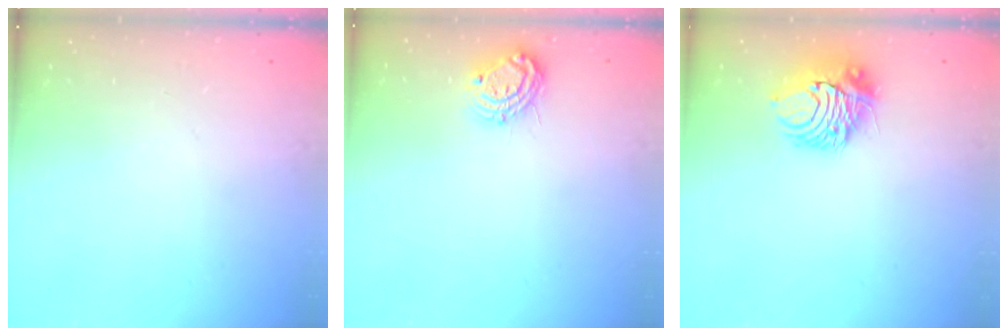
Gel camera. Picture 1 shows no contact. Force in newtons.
{"total": 8.6, "press": 8.6, "slide": 0.6}
{"total": 11.3, "press": 11.2, "slide": 0.6}